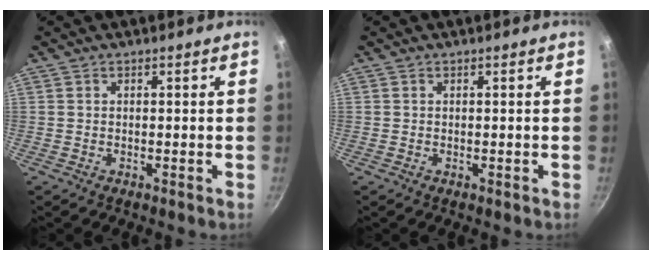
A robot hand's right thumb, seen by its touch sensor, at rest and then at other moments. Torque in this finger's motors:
{"motor_torque": [0.10, -0.03, -0.12, -0.09, -0.04]}